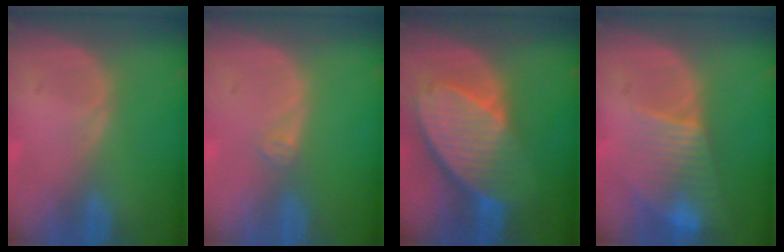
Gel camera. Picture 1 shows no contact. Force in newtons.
{"total": 1.3, "press": 1.1, "slide": 0.7}
{"total": 10.3, "press": 8.9, "slide": 5.2}
{"total": 8.0, "press": 6.9, "slide": 4.1}